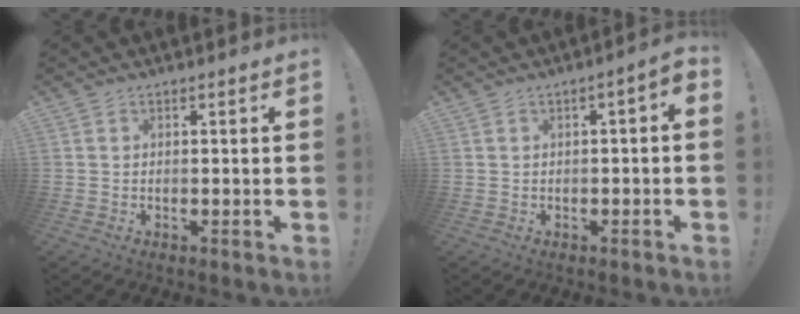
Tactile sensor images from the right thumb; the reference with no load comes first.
{"total": 4.2, "force": [0.3, 0.7, 4.1], "torque": [-0.059, -0.006, 0.002]}